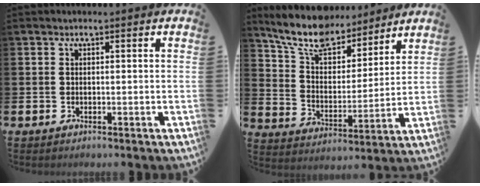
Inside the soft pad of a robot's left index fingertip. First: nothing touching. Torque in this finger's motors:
{"motor_torque": [1.21, -0.93, 0.25, 0.21]}